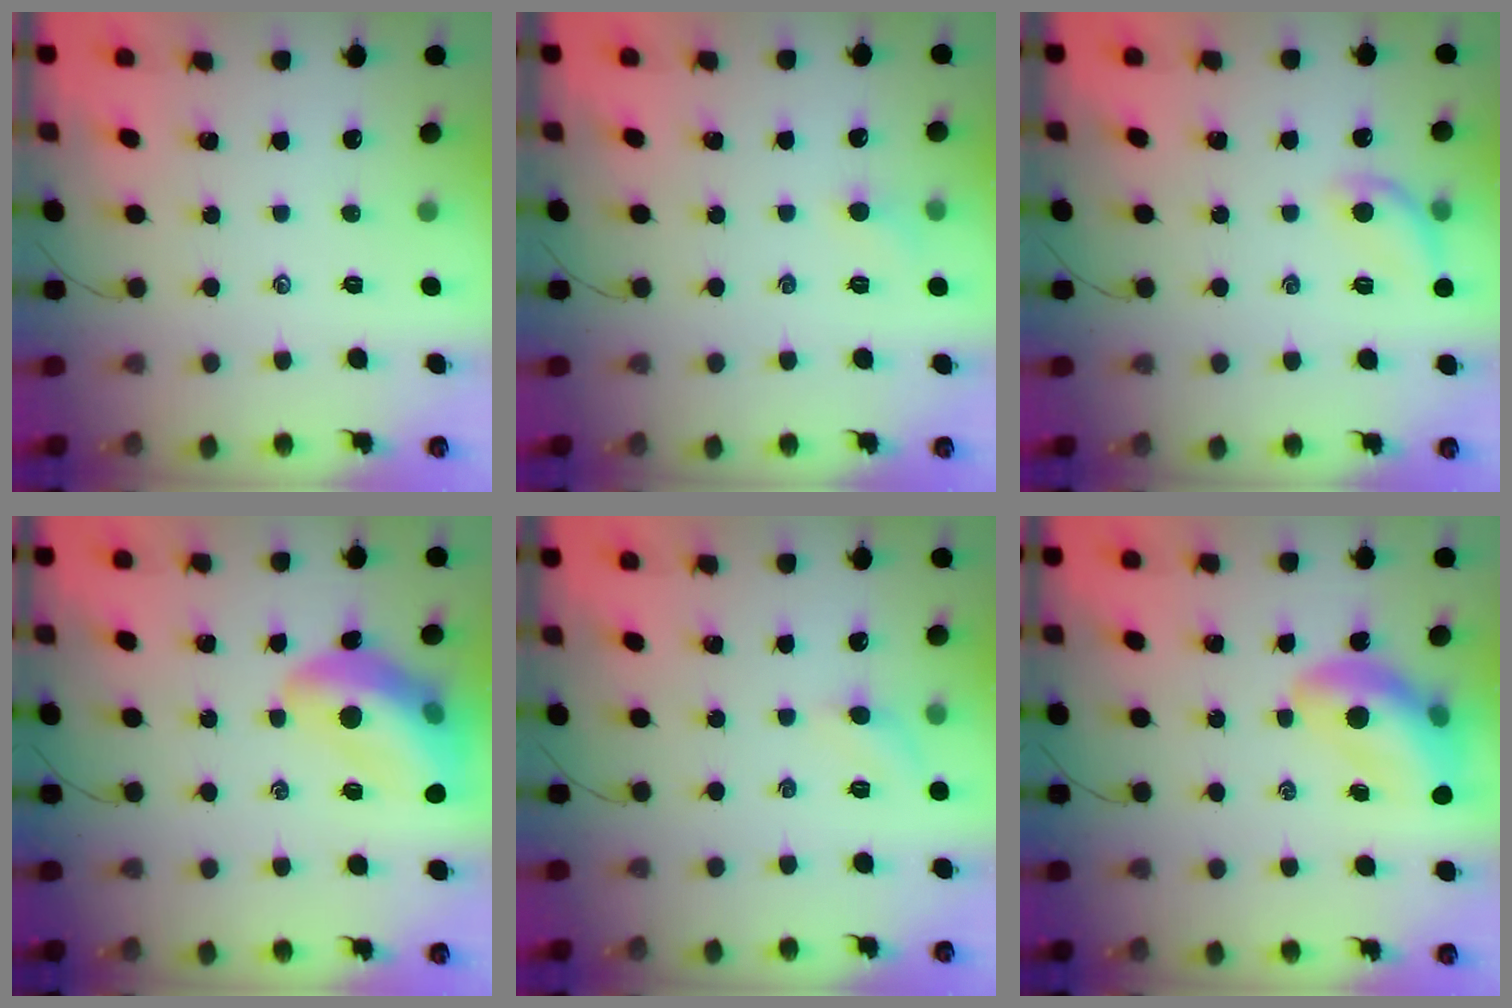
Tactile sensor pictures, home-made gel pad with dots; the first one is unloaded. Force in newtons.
{"total": 4.8, "press": 4.5, "slide": 1.5}
{"total": 8.8, "press": 8.7, "slide": 1.3}
{"total": 16.2, "press": 15.9, "slide": 2.9}
{"total": 5.1, "press": 4.9, "slide": 1.4}
{"total": 13.2, "press": 12.6, "slide": 3.9}